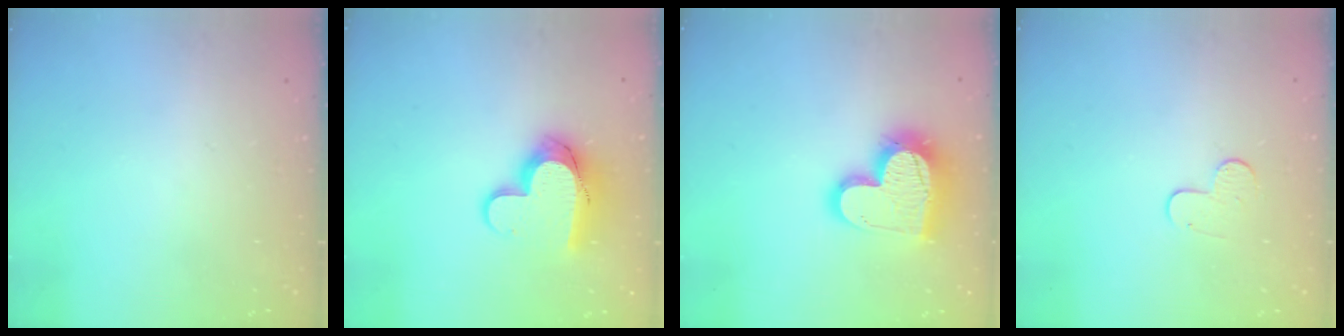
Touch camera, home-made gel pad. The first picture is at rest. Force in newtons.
{"total": 12.4, "press": 12.4, "slide": 0.6}
{"total": 17.7, "press": 17.6, "slide": 1.5}
{"total": 6.6, "press": 6.5, "slide": 0.6}